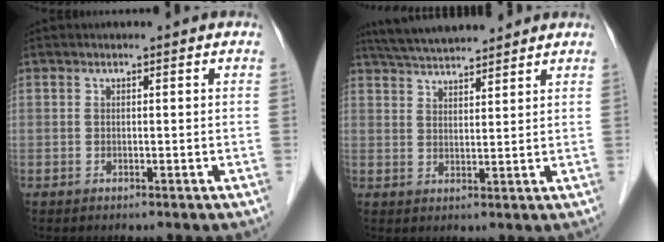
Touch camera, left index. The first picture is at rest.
{"total": 9.2, "force": [8.4, 0.9, 3.5], "torque": [-0.064, 0.026, 0.138]}